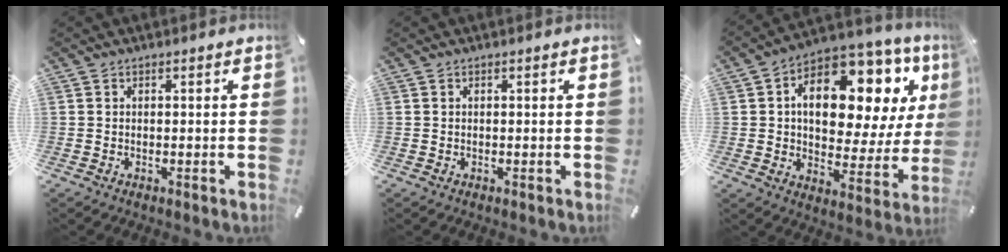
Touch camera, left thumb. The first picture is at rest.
{"total": 0.0}
{"total": 17.4, "force": [6.5, 10.5, 12.2], "torque": [-0.176, -0.049, 0.105]}